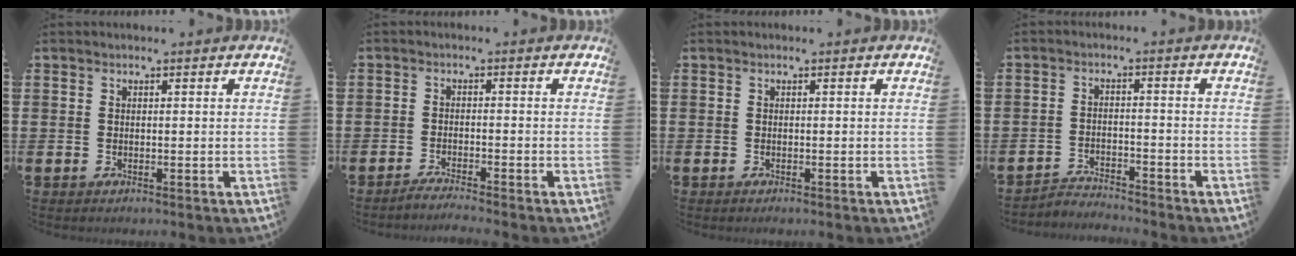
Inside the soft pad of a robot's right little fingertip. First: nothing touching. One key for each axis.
{"total": 1.8, "fx": -1.7, "fy": -0.2, "fz": 0.6, "tx": -0.008, "ty": 0.002, "tz": -0.032}
{"total": 0.0}
{"total": 2.8, "fx": -2.7, "fy": 0.1, "fz": -0.3, "tx": -0.003, "ty": 0.002, "tz": -0.061}